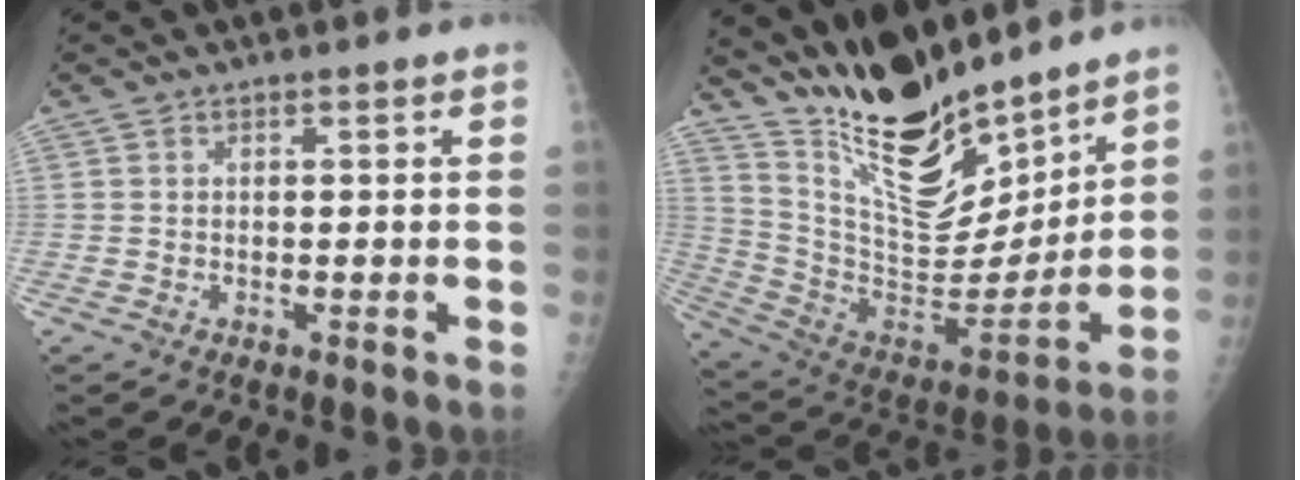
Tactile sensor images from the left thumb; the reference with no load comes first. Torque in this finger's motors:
{"motor_torque": [1.58, 1.44, 1.37, -1.41, 0.16]}